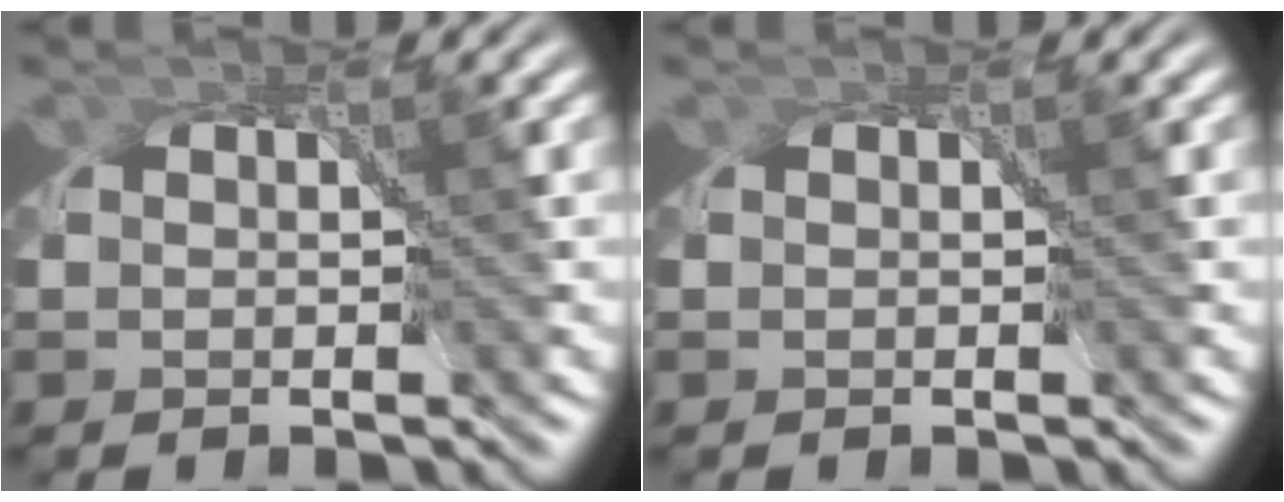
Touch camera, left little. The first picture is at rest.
{"total": 0.0}